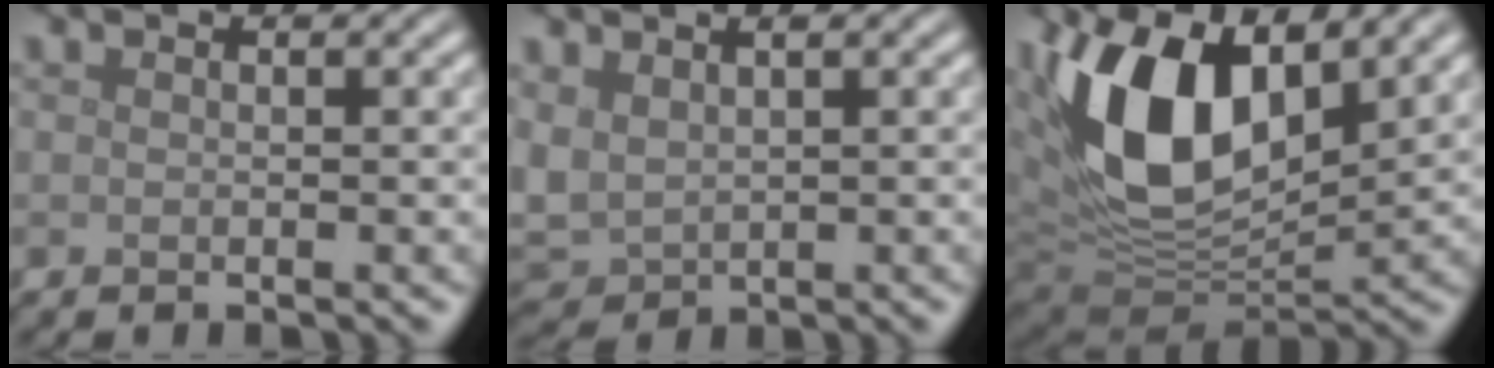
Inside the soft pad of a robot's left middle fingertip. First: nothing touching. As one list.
[{"total": 3.5, "force": [0.9, 2.5, 2.3], "torque": [-0.068, -0.002, 0.020]}, {"total": 13.2, "force": [4.3, 7.2, 10.2], "torque": [-0.202, -0.001, 0.075]}]